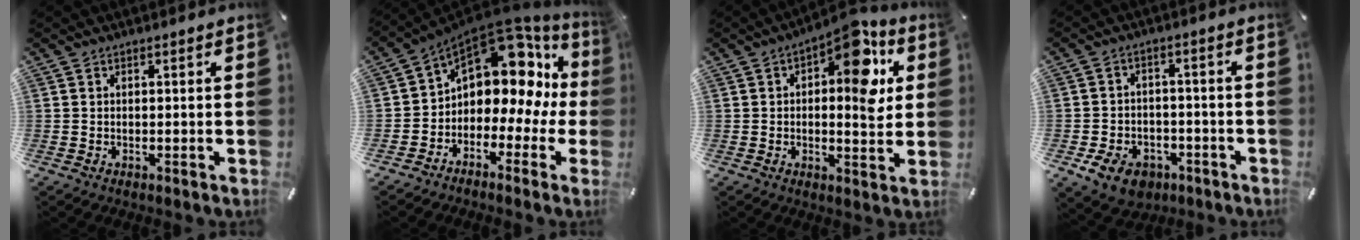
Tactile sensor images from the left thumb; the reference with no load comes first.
{"total": 12.7, "force": [5.5, 8.5, 7.7], "torque": [-0.125, -0.052, 0.089]}
{"total": 13.3, "force": [5.3, 6.1, 10.6], "torque": [-0.124, -0.039, 0.083]}
{"total": 8.3, "force": [-4.4, 6.0, 3.6], "torque": [-0.077, 0.032, -0.078]}